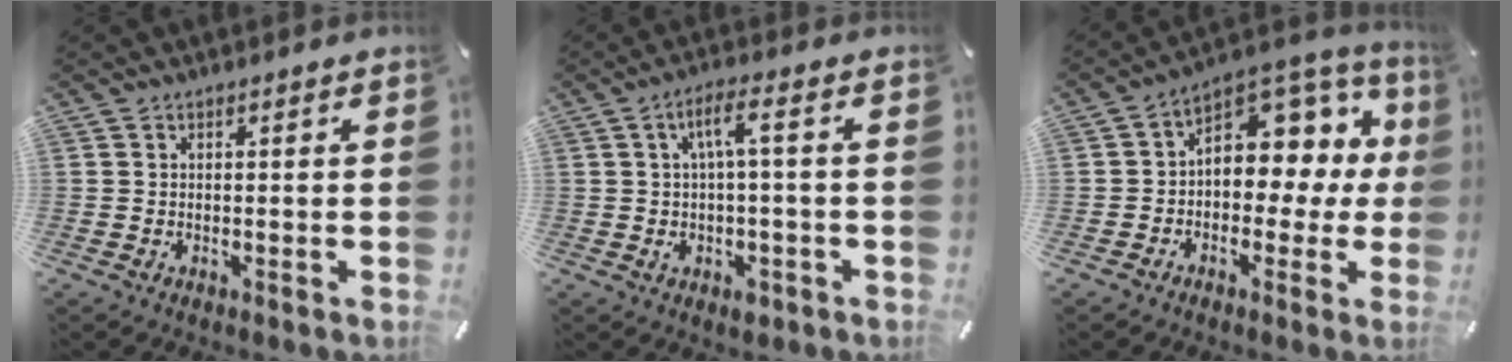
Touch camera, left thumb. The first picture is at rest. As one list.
[{"total": 6.9, "force": [0.2, 2.5, 6.4], "torque": [-0.130, 0.006, -0.001]}, {"total": 8.6, "force": [2.1, 6.9, 4.6], "torque": [-0.061, -0.030, 0.039]}]